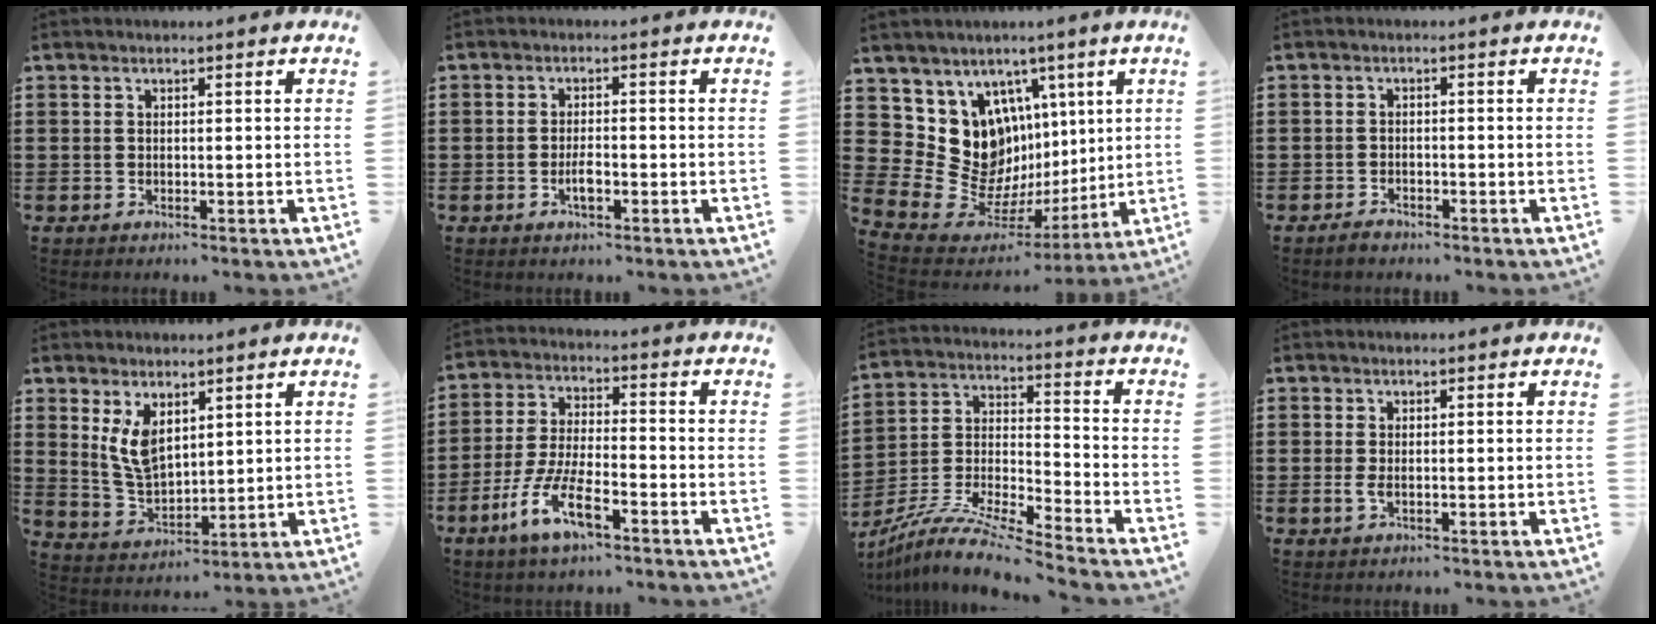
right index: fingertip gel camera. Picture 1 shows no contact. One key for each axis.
{"total": 2.8, "fx": -1.1, "fy": 0.7, "fz": 2.5, "tx": -0.054, "ty": -0.004, "tz": -0.020}
{"total": 13.6, "fx": 3.1, "fy": 12.4, "fz": 4.7, "tx": -0.130, "ty": -0.043, "tz": 0.075}
{"total": 1.4, "fx": -1.3, "fy": 0.4, "fz": 0.4, "tx": -0.012, "ty": -0.004, "tz": -0.025}
{"total": 7.0, "fx": 3.2, "fy": 3.8, "fz": 4.9, "tx": -0.121, "ty": -0.004, "tz": 0.057}
{"total": 8.8, "fx": -4.9, "fy": 2.6, "fz": 6.9, "tx": -0.162, "ty": -0.008, "tz": -0.096}
{"total": 8.8, "fx": -8.3, "fy": -0.1, "fz": 3.1, "tx": -0.063, "ty": -0.002, "tz": -0.168}
{"total": 1.4, "fx": -0.2, "fy": 0.4, "fz": 1.3, "tx": -0.034, "ty": -0.006, "tz": -0.005}